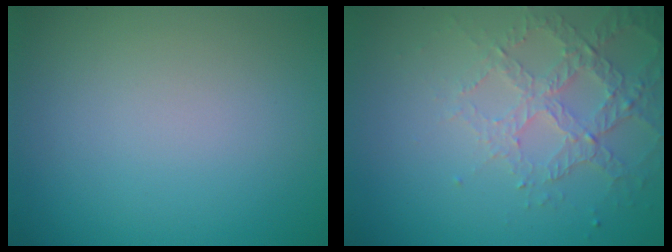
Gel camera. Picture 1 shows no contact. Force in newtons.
{"total": 3.4, "press": 3.3, "slide": 0.8}